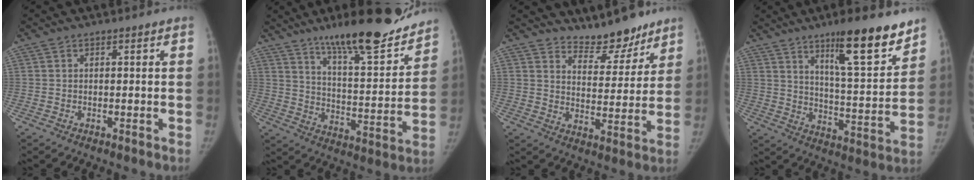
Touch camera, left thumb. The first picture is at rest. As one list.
[{"total": 20.1, "force": [15.4, 4.4, 12.2], "torque": [-0.148, -0.092, 0.246]}, {"total": 9.3, "force": [8.3, 3.4, 2.4], "torque": [0.002, -0.062, 0.135]}, {"total": 16.4, "force": [11.1, 3.2, 11.6], "torque": [-0.145, -0.075, 0.178]}]